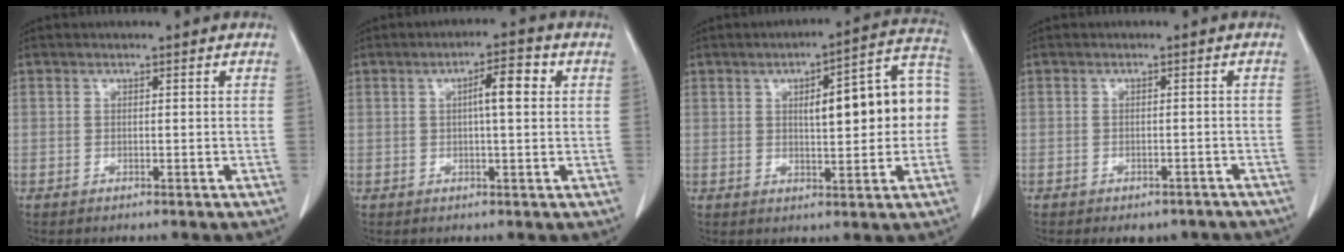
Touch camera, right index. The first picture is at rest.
{"total": 4.9, "force": [1.1, 0.7, 4.7], "torque": [-0.074, 0.010, 0.015]}
{"total": 13.9, "force": [1.0, 3.5, 13.4], "torque": [-0.174, 0.043, 0.017]}
{"total": 5.2, "force": [-4.3, 2.5, 1.4], "torque": [-0.005, 0.008, -0.047]}